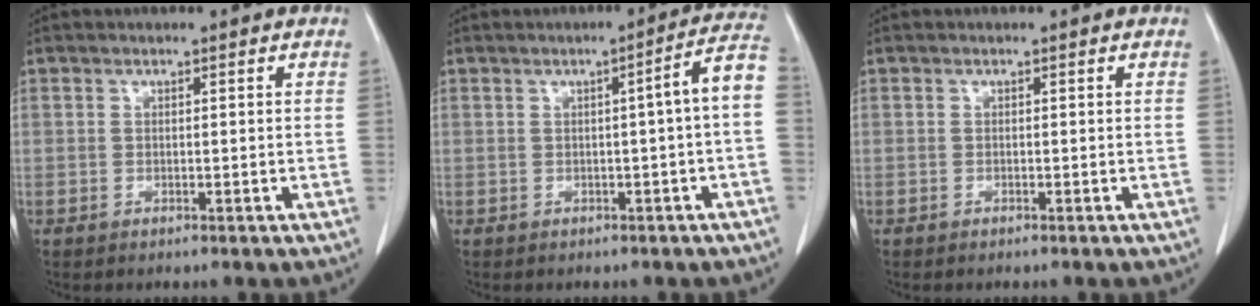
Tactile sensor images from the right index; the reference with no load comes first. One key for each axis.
{"total": 5.4, "fx": -0.5, "fy": -0.5, "fz": 5.4, "tx": -0.064, "ty": 0.014, "tz": -0.006}
{"total": 0.0}